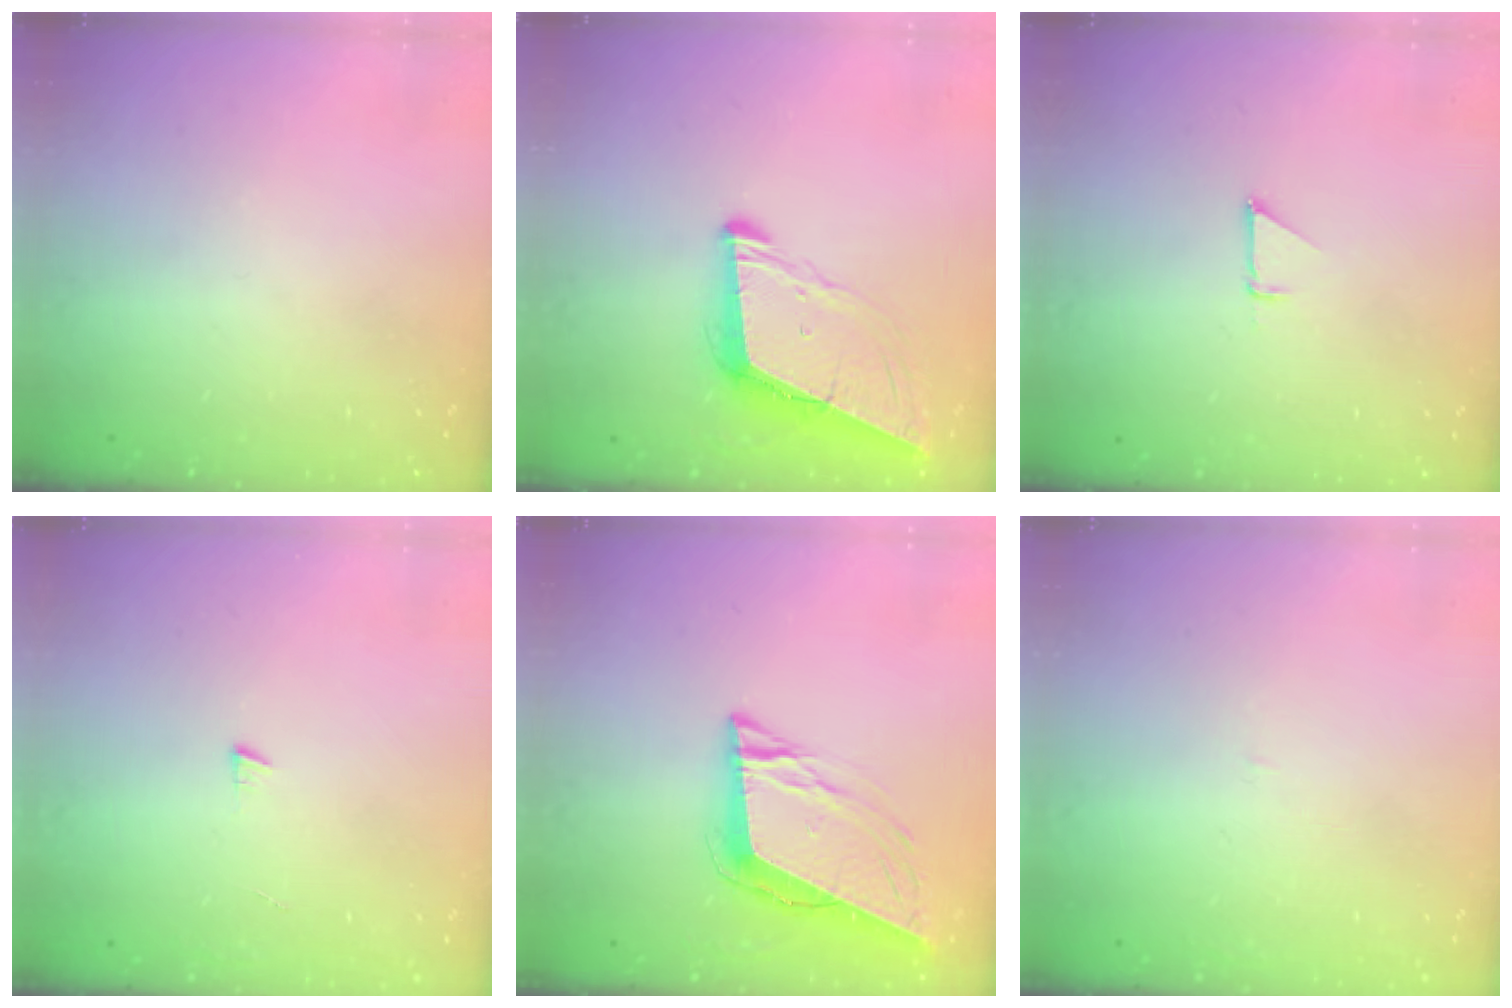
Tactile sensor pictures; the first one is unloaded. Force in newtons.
{"total": 8.9, "press": 8.0, "slide": 3.7}
{"total": 1.9, "press": 1.9, "slide": 0.0}
{"total": 4.1, "press": 4.1, "slide": 0.4}
{"total": 10.9, "press": 10.3, "slide": 3.4}
{"total": 0.9, "press": 0.9, "slide": 0.1}